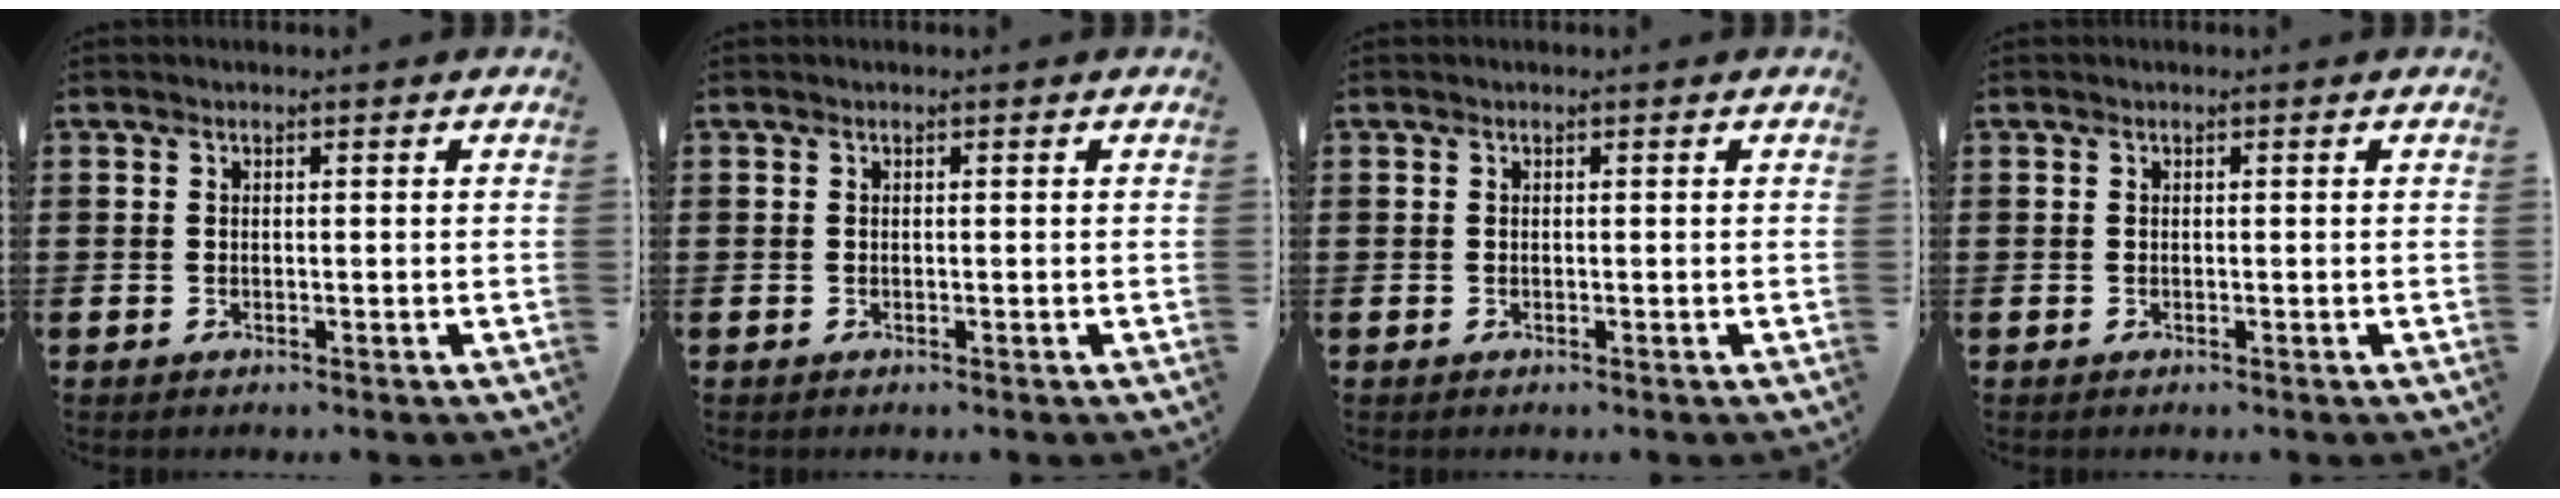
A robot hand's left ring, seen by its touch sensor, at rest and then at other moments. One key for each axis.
{"total": 0.0}
{"total": 0.0}
{"total": 0.0}